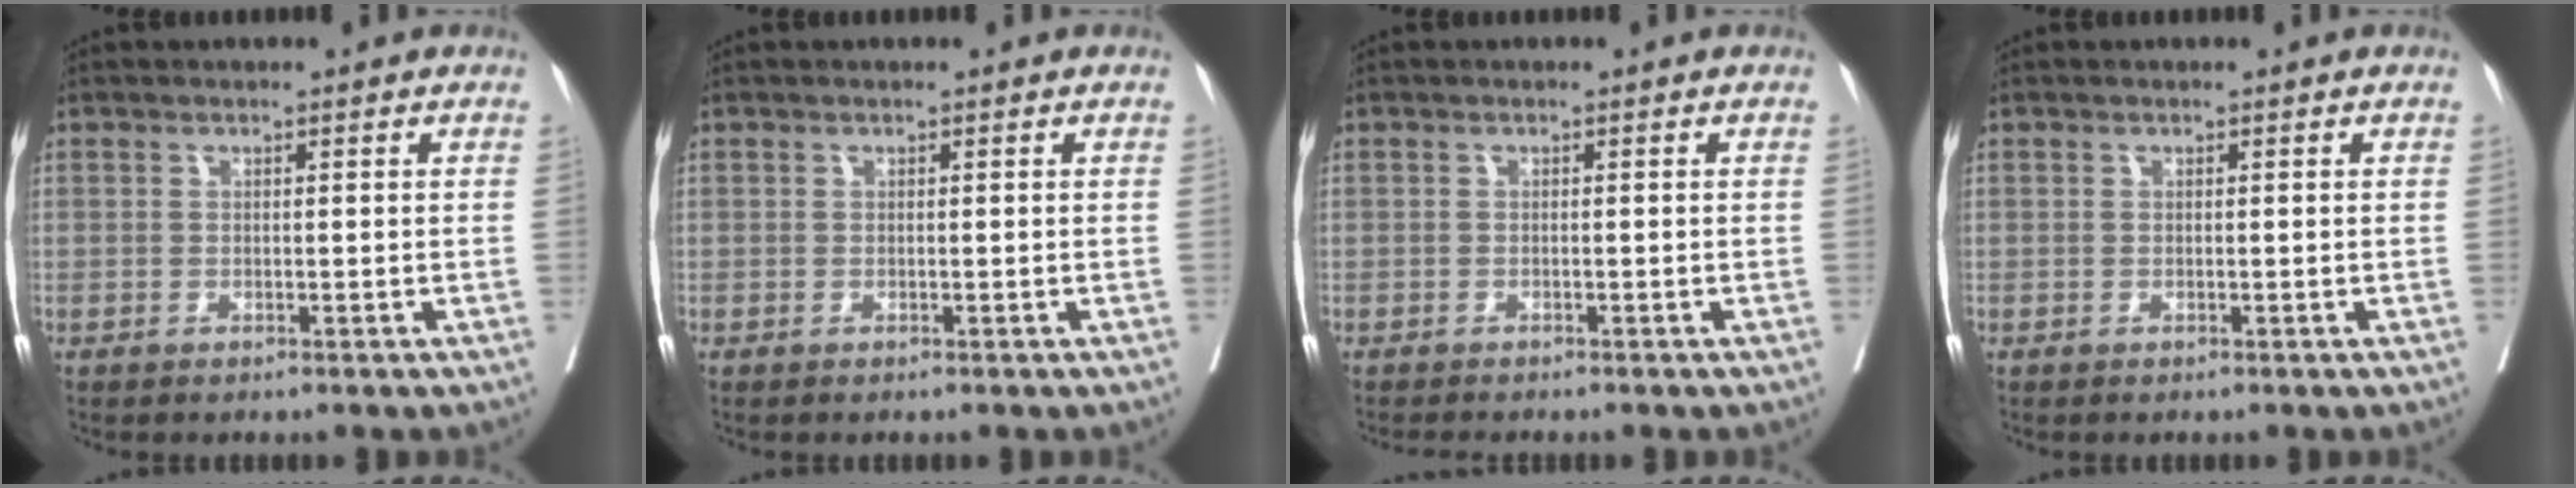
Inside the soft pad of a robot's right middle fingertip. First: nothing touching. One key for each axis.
{"total": 0.0}
{"total": 1.4, "fx": -1.3, "fy": 0.0, "fz": 0.4, "tx": -0.008, "ty": -0.004, "tz": -0.021}
{"total": 0.0}